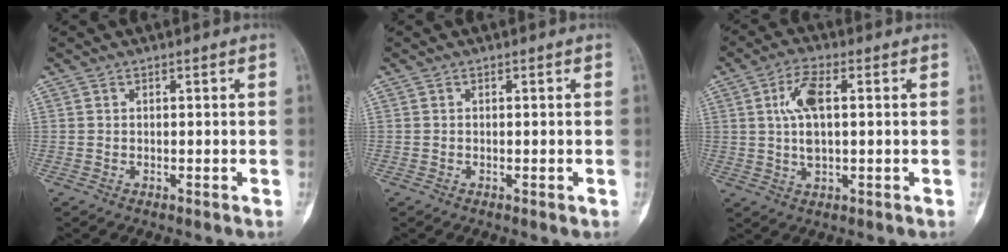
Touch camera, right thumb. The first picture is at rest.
{"total": 0.0}
{"total": 7.3, "force": [1.2, 3.0, 6.5], "torque": [-0.135, 0.007, 0.021]}